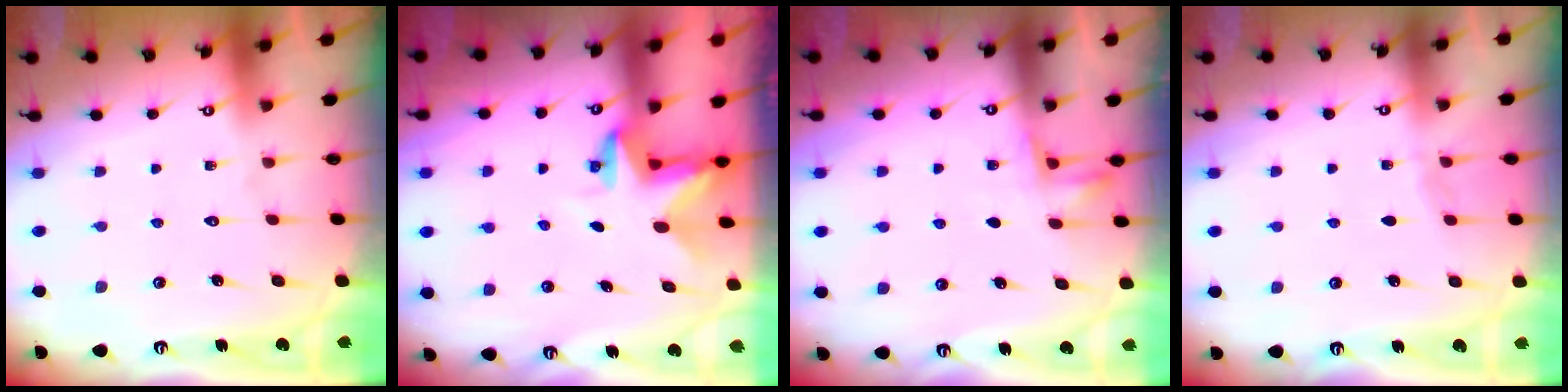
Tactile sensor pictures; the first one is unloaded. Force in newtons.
{"total": 2.8, "press": 2.8, "slide": 0.2}
{"total": 4.9, "press": 4.7, "slide": 1.3}
{"total": 1.0, "press": 1.0, "slide": 0.3}